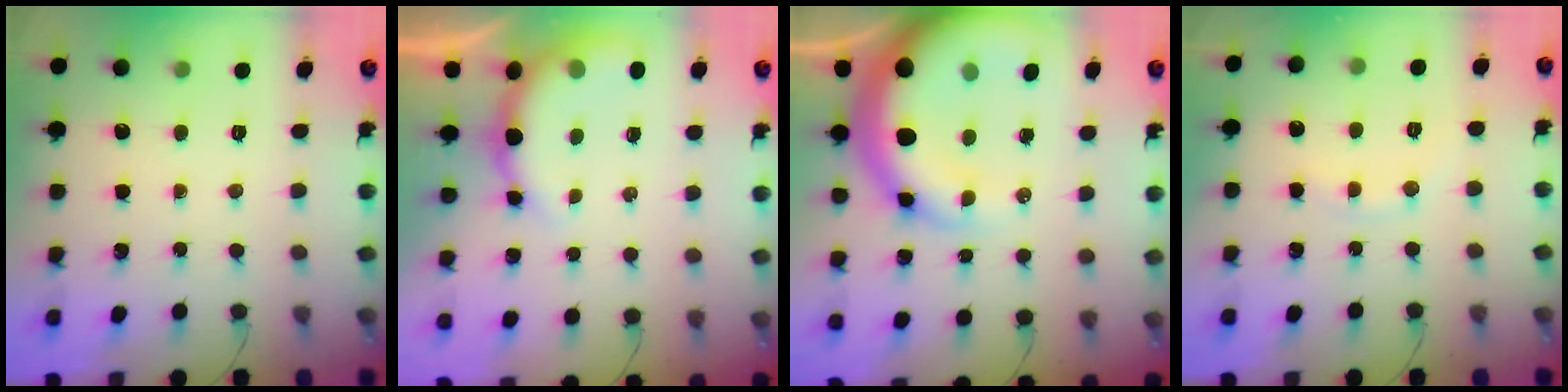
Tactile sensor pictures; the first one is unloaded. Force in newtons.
{"total": 8.0, "press": 8.0, "slide": 1.1}
{"total": 21.5, "press": 20.9, "slide": 4.8}
{"total": 6.5, "press": 6.5, "slide": 0.8}